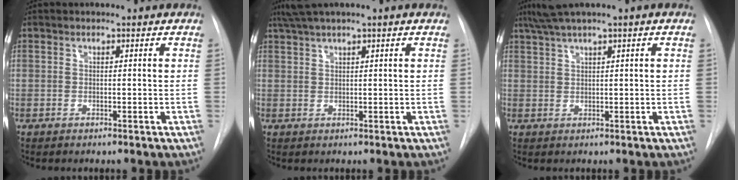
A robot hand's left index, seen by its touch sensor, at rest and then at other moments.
{"total": 4.3, "force": [2.9, -1.0, 3.0], "torque": [-0.059, 0.024, 0.062]}
{"total": 4.1, "force": [2.4, -1.0, 3.2], "torque": [-0.072, 0.016, 0.055]}